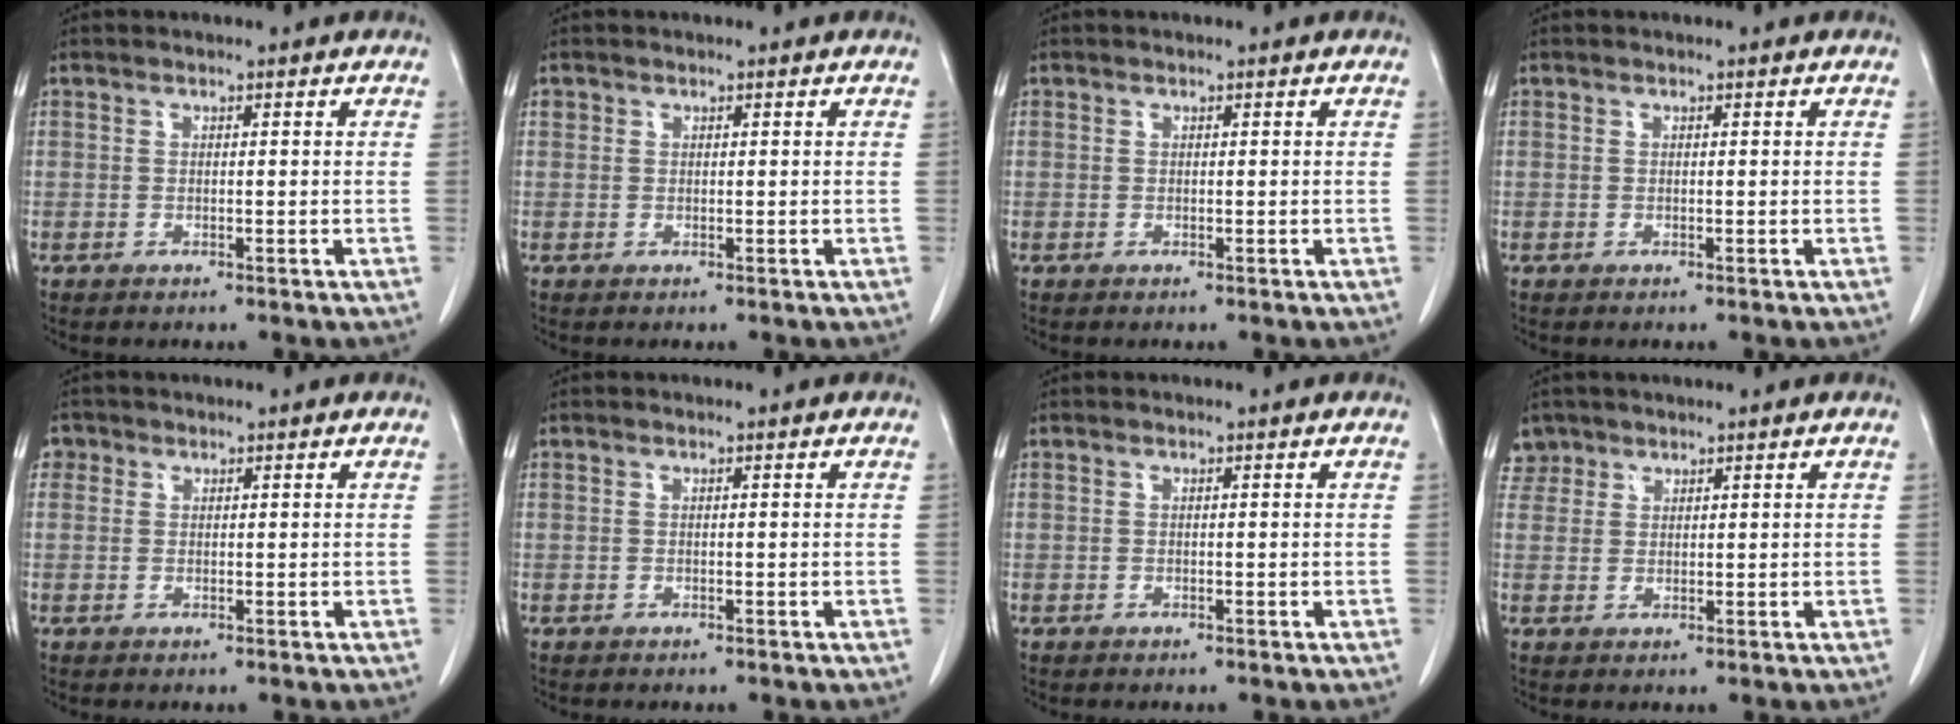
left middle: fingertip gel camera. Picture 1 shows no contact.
{"total": 0.6, "force": [0.3, 0.5, 0.1], "torque": [0.003, 0.004, 0.005]}
{"total": 0.0}
{"total": 0.0}
{"total": 1.6, "force": [0.6, 1.5, 0.2], "torque": [0.006, 0.005, 0.006]}
{"total": 0.0}
{"total": 0.0}
{"total": 2.7, "force": [2.0, 1.7, -0.5], "torque": [0.016, 0.005, 0.038]}